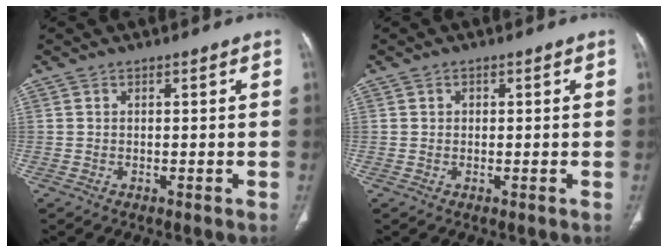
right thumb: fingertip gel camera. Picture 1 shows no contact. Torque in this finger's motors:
{"motor_torque": [-0.15, -0.12, -0.48, 0.14, 0.05]}